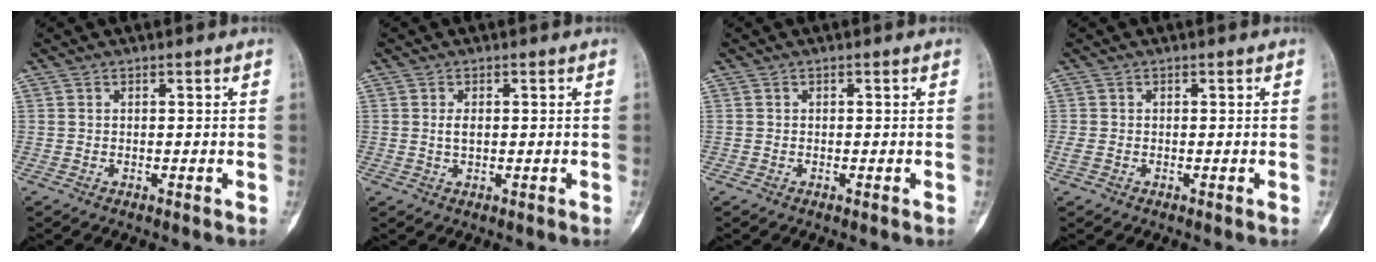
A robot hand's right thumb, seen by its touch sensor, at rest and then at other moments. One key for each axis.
{"total": 1.7, "fx": 0.2, "fy": 0.8, "fz": 1.5, "tx": -0.024, "ty": 0.000, "tz": 0.003}
{"total": 0.0}
{"total": 1.3, "fx": -0.5, "fy": 0.9, "fz": 0.8, "tx": -0.021, "ty": -0.002, "tz": -0.011}